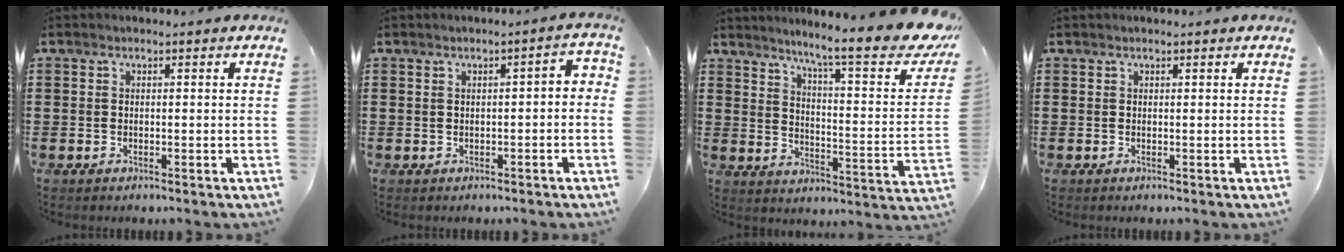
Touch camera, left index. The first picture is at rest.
{"total": 1.5, "force": [-0.6, 0.4, 1.3], "torque": [-0.025, 0.001, -0.015]}
{"total": 9.6, "force": [7.7, 0.1, 5.8], "torque": [-0.109, -0.063, 0.117]}
{"total": 0.0}